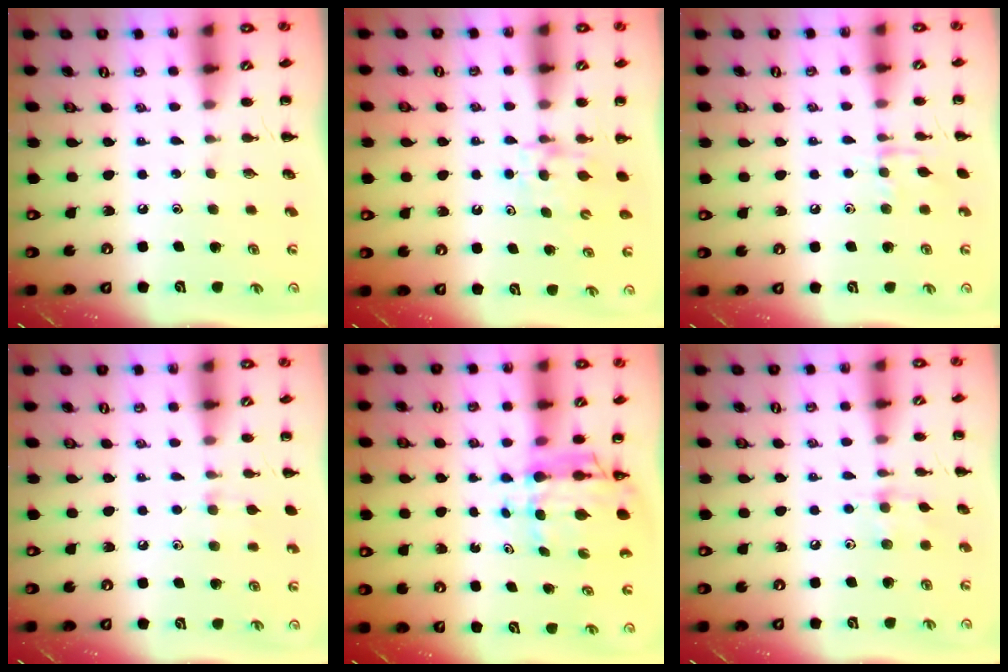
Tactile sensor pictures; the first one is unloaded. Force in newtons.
{"total": 4.4, "press": 4.3, "slide": 1.3}
{"total": 6.7, "press": 6.7, "slide": 0.8}
{"total": 6.5, "press": 6.0, "slide": 2.3}
{"total": 6.9, "press": 6.6, "slide": 2.2}
{"total": 4.8, "press": 4.8, "slide": 0.8}